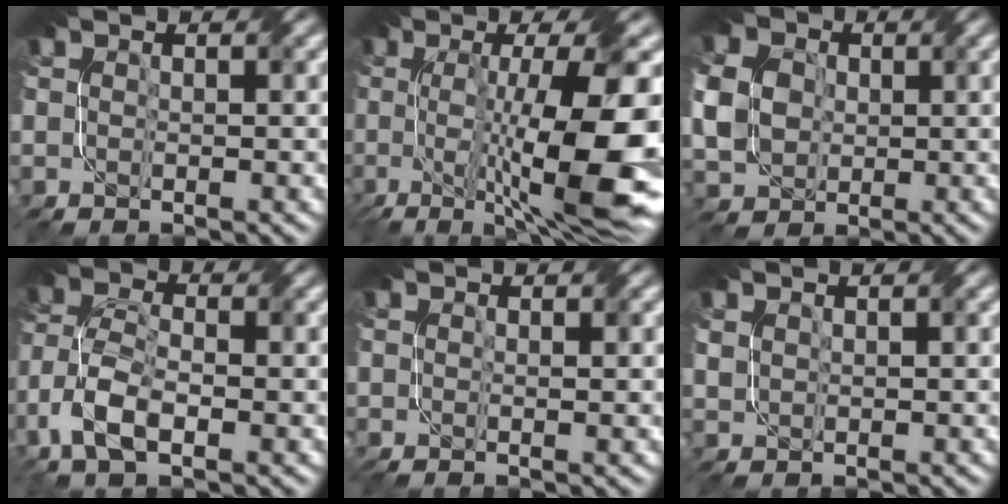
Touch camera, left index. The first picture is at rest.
{"total": 13.0, "force": [-1.5, 3.1, 12.5], "torque": [-0.188, -0.010, -0.022]}
{"total": 6.9, "force": [0.5, 5.7, 3.8], "torque": [-0.111, 0.012, 0.010]}
{"total": 6.0, "force": [-2.7, 2.8, 4.5], "torque": [-0.102, 0.000, -0.062]}
{"total": 1.0, "force": [0.0, 0.2, 1.0], "torque": [-0.012, -0.001, -0.004]}
{"total": 1.1, "force": [0.8, 0.7, 0.3], "torque": [-0.010, 0.001, 0.023]}